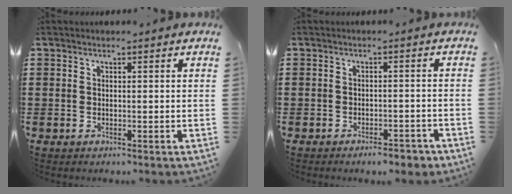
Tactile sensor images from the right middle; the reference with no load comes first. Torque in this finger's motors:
{"motor_torque": [0.47, 0.11, 0.09, 0.01]}